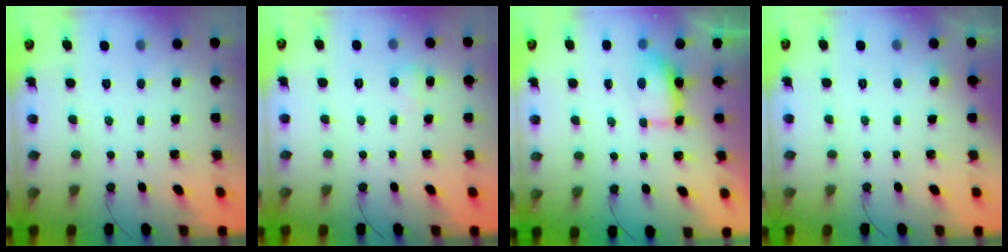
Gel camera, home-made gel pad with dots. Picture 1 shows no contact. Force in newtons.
{"total": 5.3, "press": 5.0, "slide": 1.5}
{"total": 6.6, "press": 6.6, "slide": 0.2}
{"total": 11.7, "press": 3.4, "slide": 11.2}